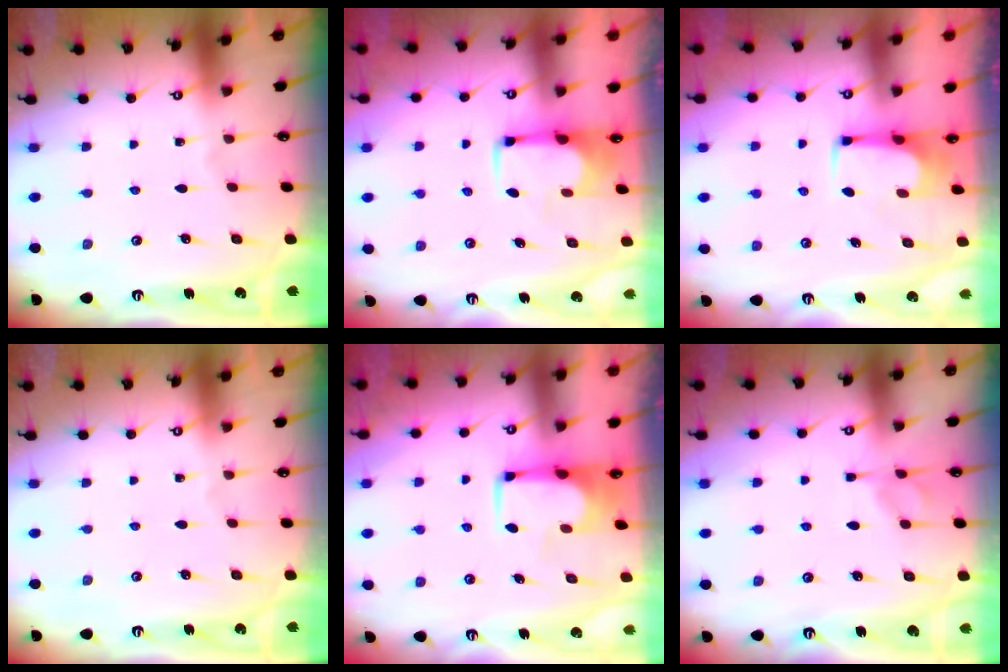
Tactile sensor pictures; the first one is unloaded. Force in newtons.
{"total": 1.6, "press": 1.5, "slide": 0.7}
{"total": 3.4, "press": 3.4, "slide": 0.2}
{"total": 0.0}
{"total": 1.7, "press": 1.7, "slide": 0.1}
{"total": 4.8, "press": 4.8, "slide": 0.6}